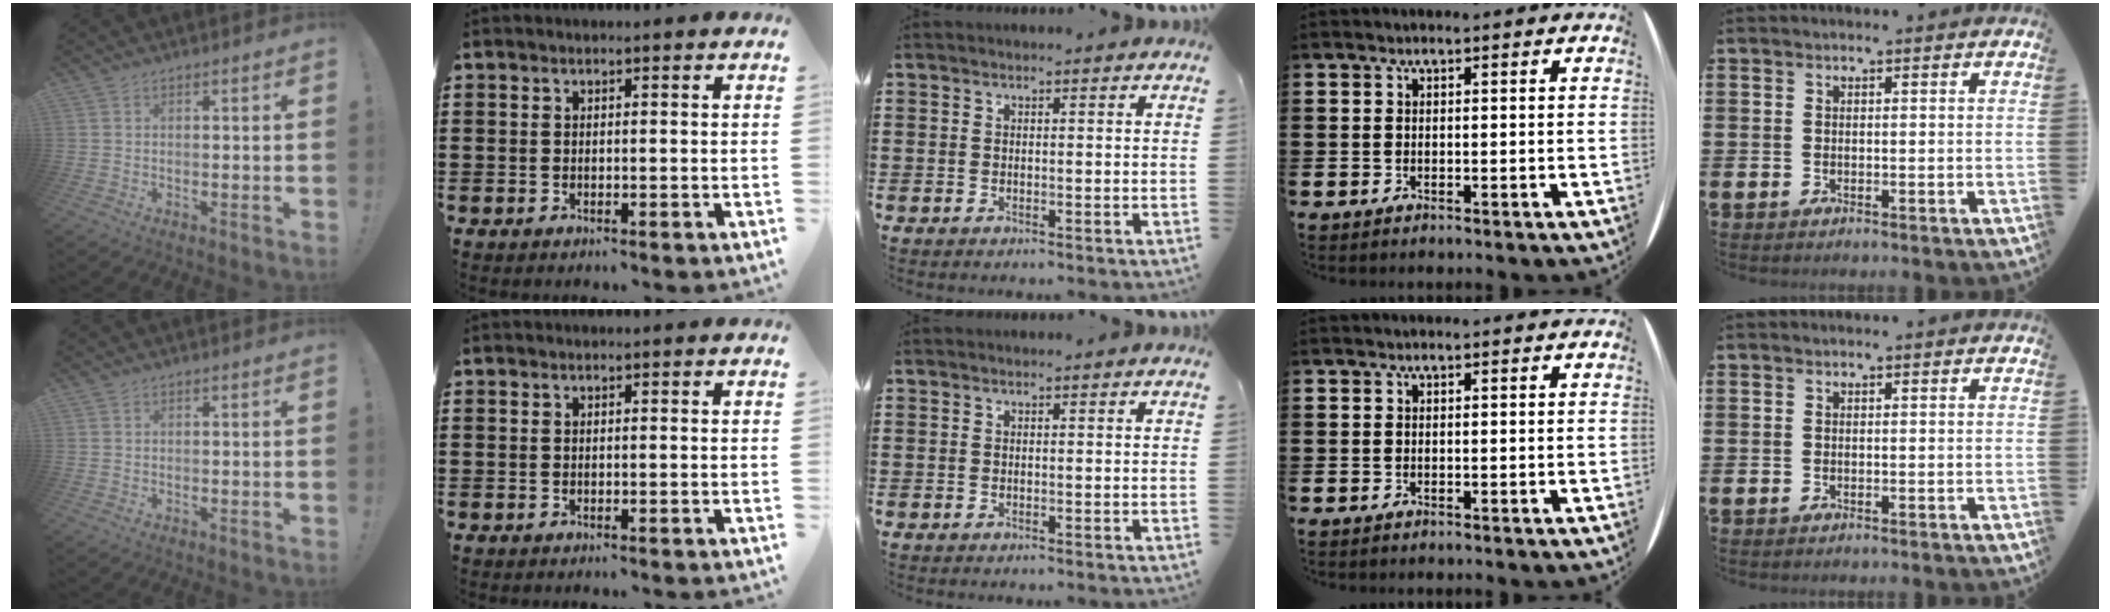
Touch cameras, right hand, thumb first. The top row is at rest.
{}